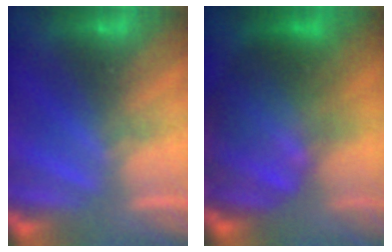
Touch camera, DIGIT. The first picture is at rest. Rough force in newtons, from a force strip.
{"total": 7.7}